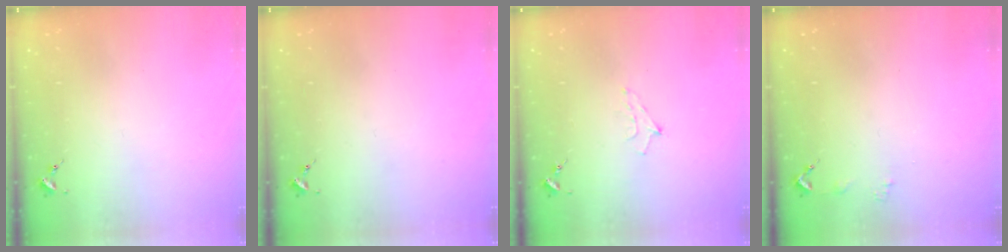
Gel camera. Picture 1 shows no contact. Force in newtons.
{"total": 0.0}
{"total": 5.4, "press": 5.4, "slide": 0.7}
{"total": 2.4, "press": 2.4, "slide": 0.3}